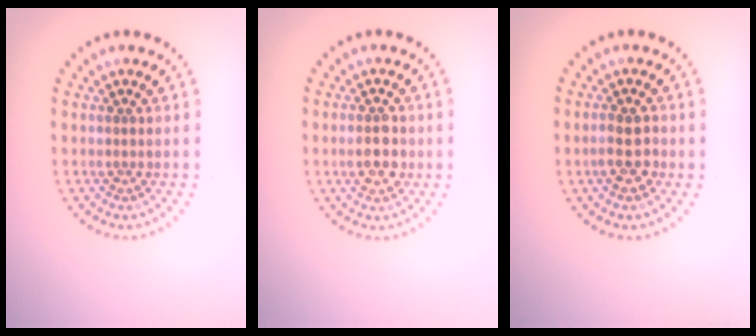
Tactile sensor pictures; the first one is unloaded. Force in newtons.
{"total": 3.4, "press": 3.4, "slide": 0.2}
{"total": 2.6, "press": 2.6, "slide": 0.3}